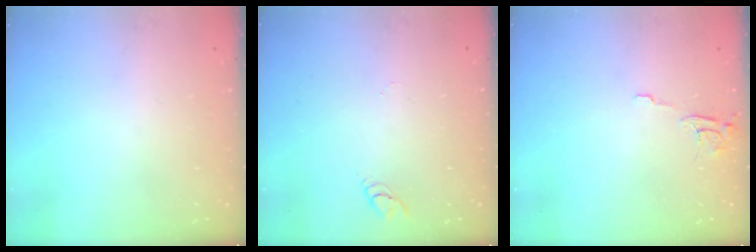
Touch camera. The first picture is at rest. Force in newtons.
{"total": 3.2, "press": 3.2, "slide": 0.3}
{"total": 6.3, "press": 6.3, "slide": 0.5}